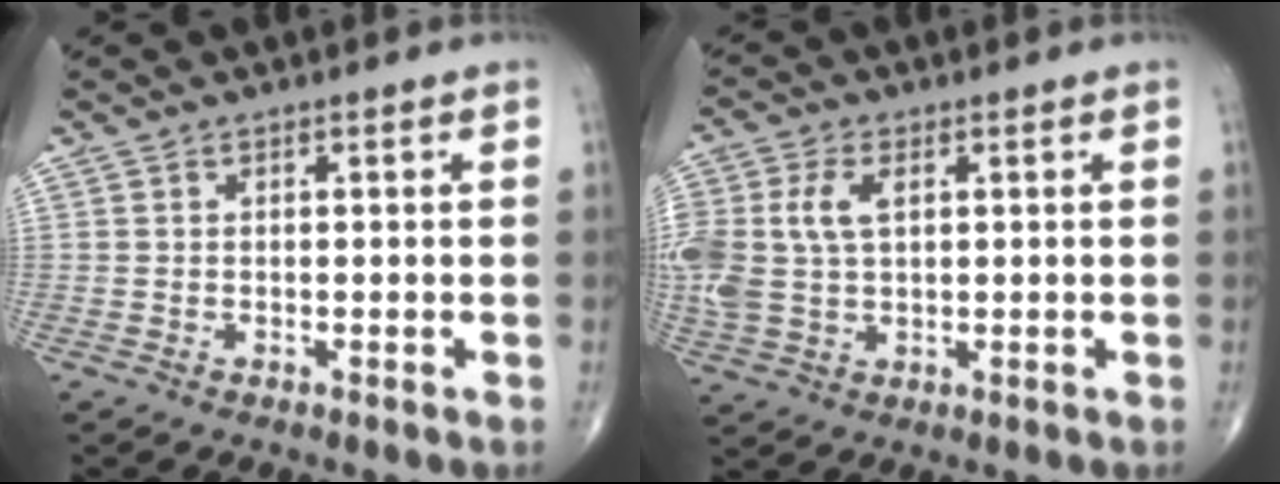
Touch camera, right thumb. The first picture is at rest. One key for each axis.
{"total": 11.2, "fx": 2.0, "fy": 6.9, "fz": 8.6, "tx": -0.214, "ty": 0.008, "tz": 0.042}